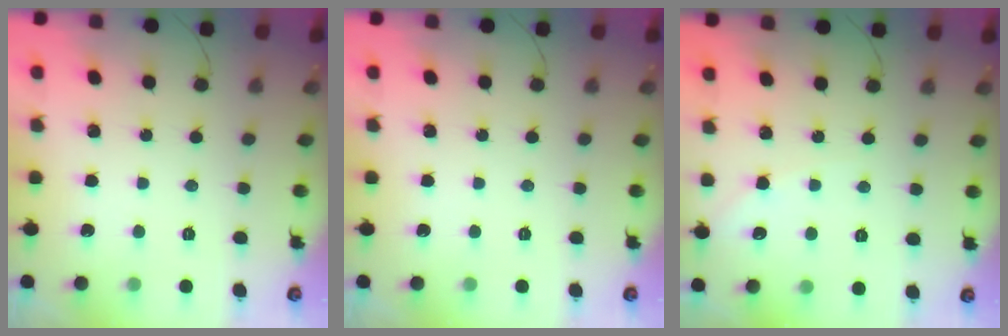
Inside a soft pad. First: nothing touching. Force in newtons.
{"total": 0.0}
{"total": 4.3, "press": 4.2, "slide": 0.6}